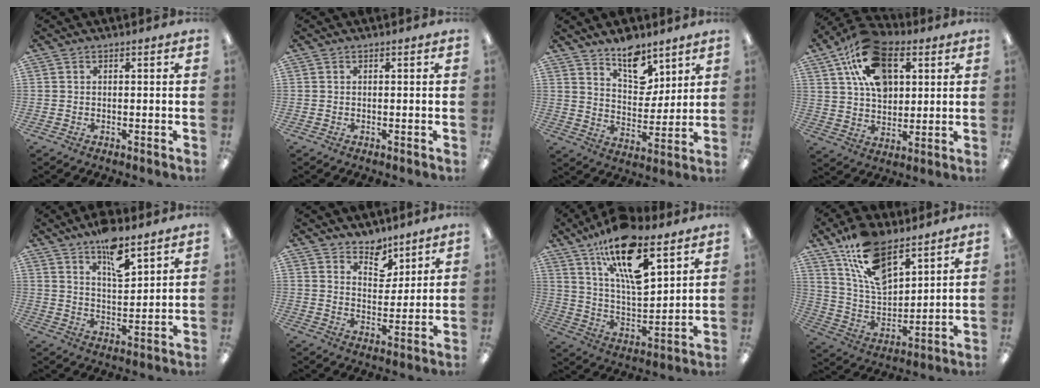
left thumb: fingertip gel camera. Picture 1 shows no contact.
{"total": 0.0}
{"total": 10.8, "force": [8.3, 5.5, 4.2], "torque": [-0.055, -0.054, 0.151]}
{"total": 16.3, "force": [7.4, 10.2, 10.3], "torque": [-0.172, -0.007, 0.138]}
{"total": 10.2, "force": [7.2, 3.8, 6.1], "torque": [-0.082, -0.044, 0.120]}
{"total": 6.8, "force": [5.7, 3.6, 1.0], "torque": [-0.004, -0.044, 0.103]}
{"total": 20.3, "force": [12.7, 7.6, 13.9], "torque": [-0.230, -0.065, 0.214]}
{"total": 15.7, "force": [10.5, 7.3, 9.1], "torque": [-0.178, -0.045, 0.194]}